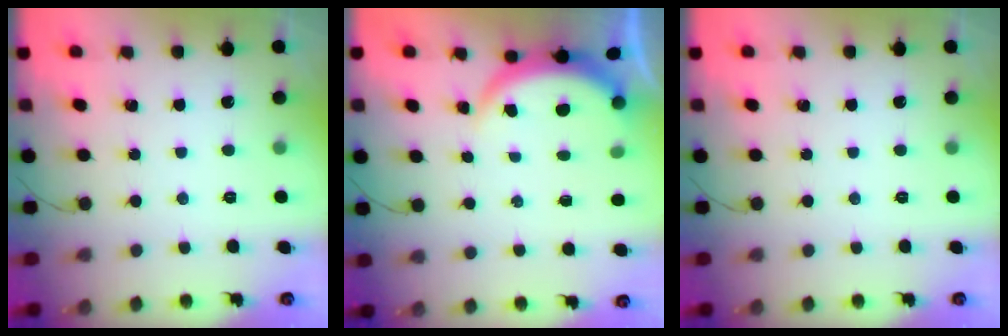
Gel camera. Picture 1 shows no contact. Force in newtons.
{"total": 3.8, "press": 3.8, "slide": 0.3}
{"total": 0.0}